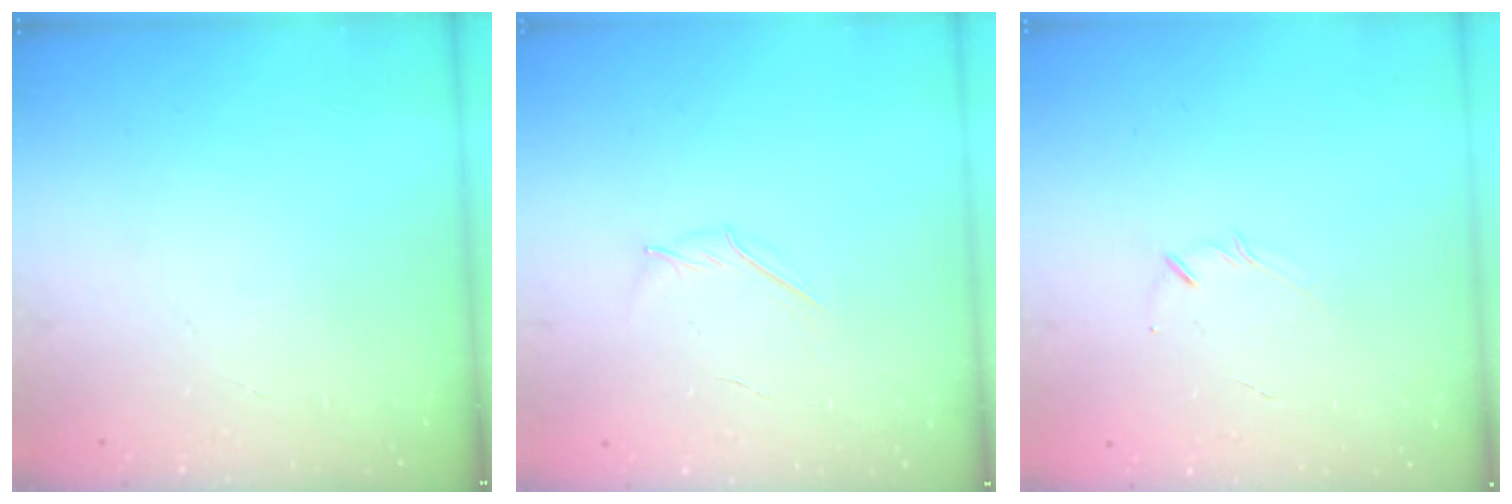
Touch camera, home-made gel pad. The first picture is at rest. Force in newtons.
{"total": 2.9, "press": 2.8, "slide": 0.9}
{"total": 2.4, "press": 2.3, "slide": 0.5}